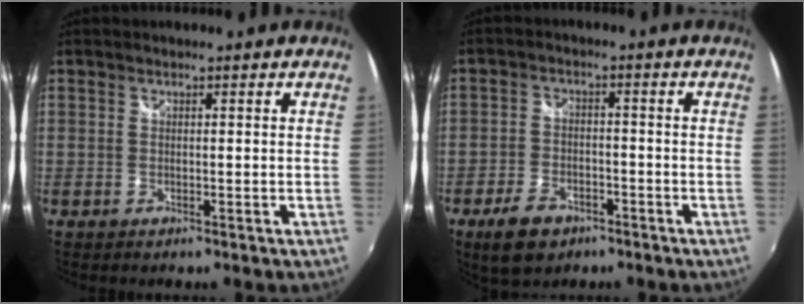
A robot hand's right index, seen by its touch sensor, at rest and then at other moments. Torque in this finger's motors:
{"motor_torque": [0.58, -0.56, 0.24, 0.03]}